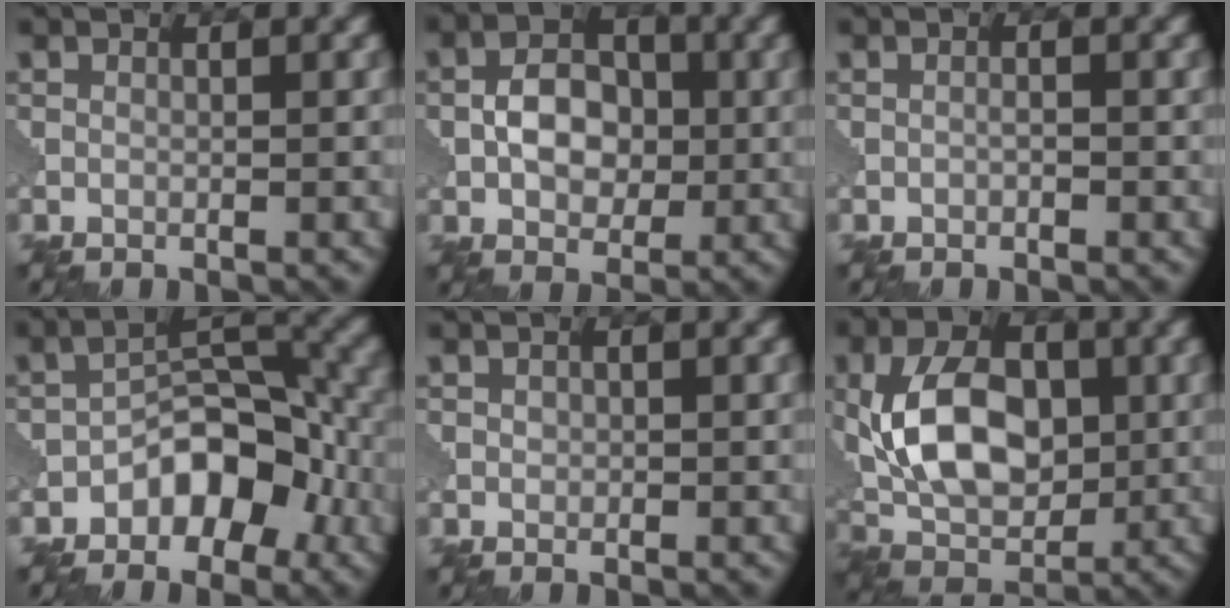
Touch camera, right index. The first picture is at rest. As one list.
[{"total": 4.9, "force": [-0.4, 3.5, 3.3], "torque": [-0.052, 0.005, -0.010]}, {"total": 0.6, "force": [-0.2, 0.2, 0.5], "torque": [-0.012, 0.000, -0.005]}, {"total": 6.3, "force": [-2.9, 3.7, 4.2], "torque": [-0.042, 0.012, -0.054]}, {"total": 0.5, "force": [0.1, 0.5, 0.2], "torque": [-0.001, 0.000, 0.000]}, {"total": 9.1, "force": [0.2, 5.8, 7.0], "torque": [-0.135, 0.004, 0.000]}]